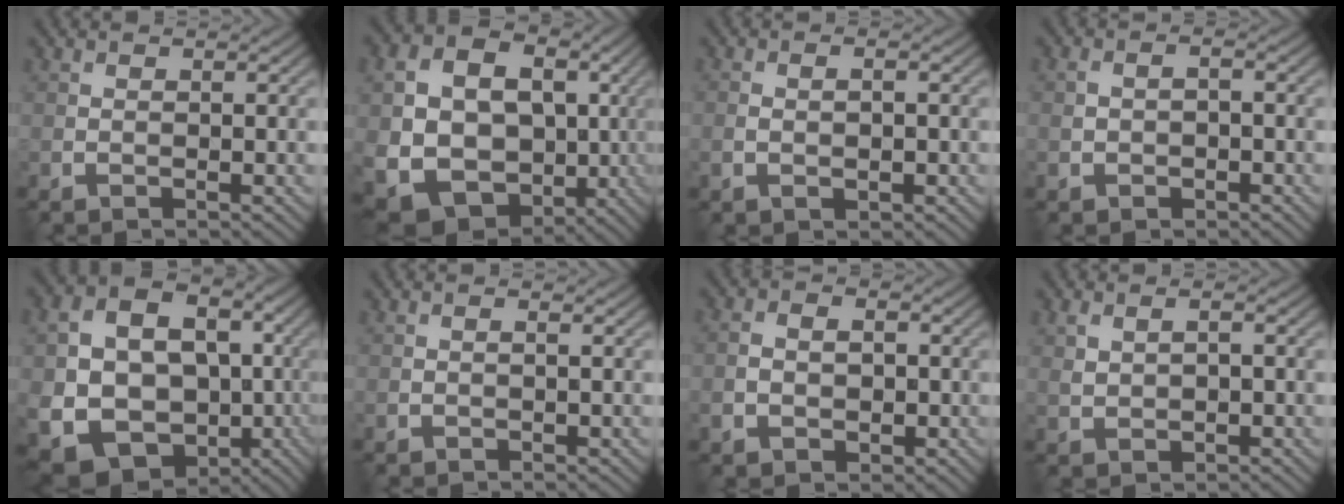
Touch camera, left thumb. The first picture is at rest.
{"total": 16.3, "force": [-1.7, 13.5, 8.9], "torque": [-0.208, -0.029, -0.018]}
{"total": 2.3, "force": [-0.7, 1.1, 1.9], "torque": [-0.034, 0.000, -0.009]}
{"total": 2.5, "force": [-0.8, 1.8, 1.5], "torque": [-0.037, -0.003, -0.015]}
{"total": 17.8, "force": [-3.0, 14.7, 9.5], "torque": [-0.204, -0.034, -0.041]}
{"total": 0.7, "force": [-0.1, 0.3, 0.6], "torque": [-0.011, 0.000, 0.000]}
{"total": 4.0, "force": [-0.9, 2.8, 2.6], "torque": [-0.047, -0.004, -0.017]}
{"total": 2.8, "force": [0.4, 1.7, 2.1], "torque": [-0.050, 0.000, 0.013]}